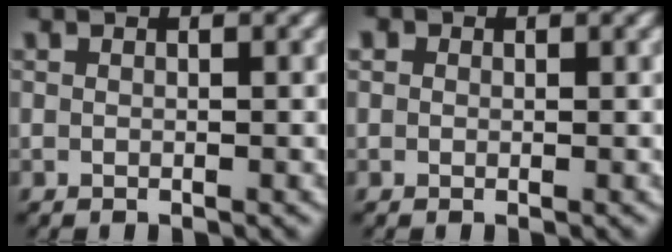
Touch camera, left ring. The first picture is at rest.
{"total": 1.8, "force": [0.4, 1.7, 0.5], "torque": [-0.014, 0.001, 0.001]}